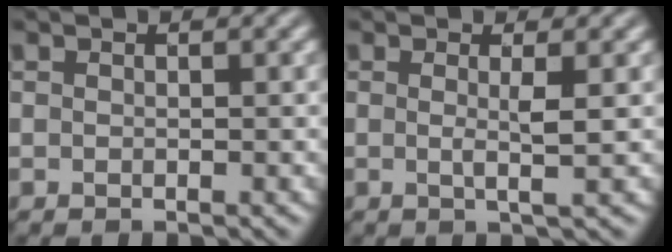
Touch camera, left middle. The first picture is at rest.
{"total": 2.0, "force": [0.2, 0.3, 1.9], "torque": [-0.035, -0.002, -0.003]}